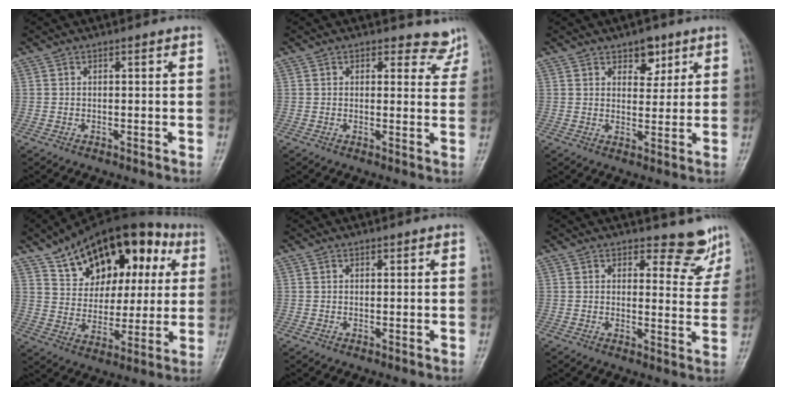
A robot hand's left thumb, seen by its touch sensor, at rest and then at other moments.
{"total": 4.2, "force": [3.6, 2.2, -0.1], "torque": [0.031, -0.028, 0.029]}
{"total": 5.0, "force": [3.0, 3.1, 2.5], "torque": [-0.005, -0.017, 0.044]}
{"total": 22.1, "force": [9.4, 13.2, 15.0], "torque": [-0.183, 0.003, 0.148]}
{"total": 0.5, "force": [0.4, 0.3, 0.1], "torque": [-0.002, -0.003, 0.005]}
{"total": 6.1, "force": [5.4, 2.6, 1.0], "torque": [0.016, -0.053, 0.061]}